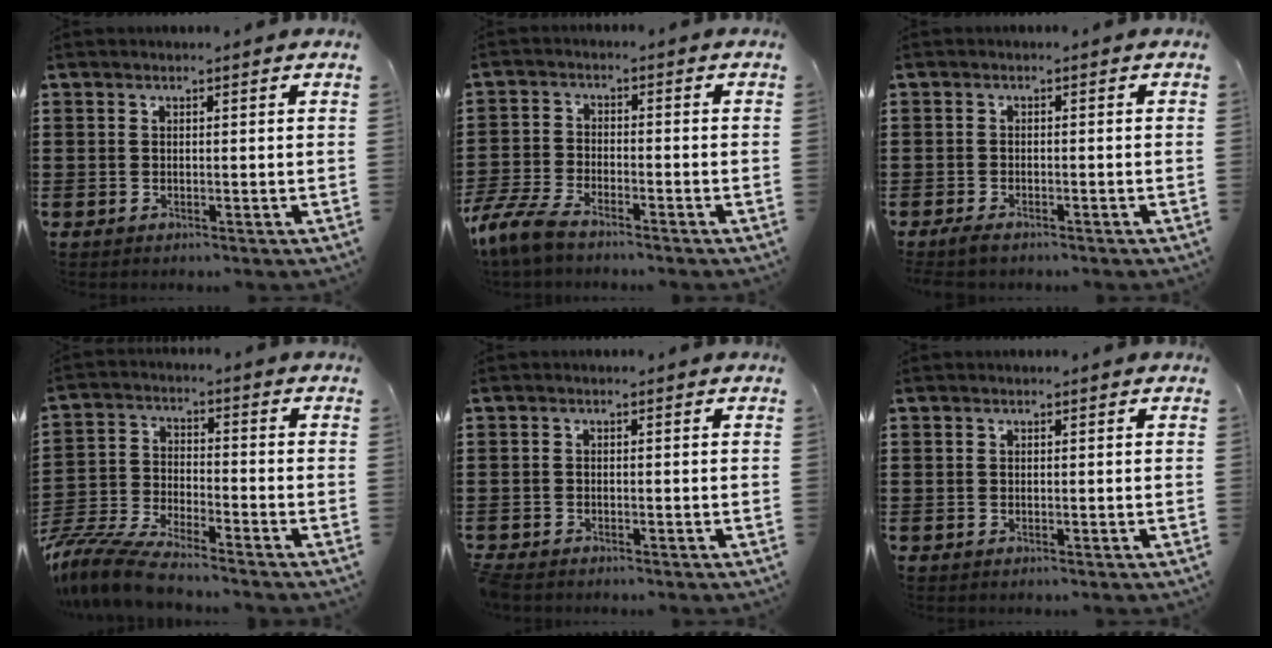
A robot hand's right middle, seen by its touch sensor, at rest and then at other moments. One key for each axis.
{"total": 5.9, "fx": -4.9, "fy": 1.2, "fz": 2.9, "tx": -0.095, "ty": -0.013, "tz": -0.105}
{"total": 1.2, "fx": -1.0, "fy": 0.2, "fz": 0.7, "tx": -0.023, "ty": -0.006, "tz": -0.021}
{"total": 7.8, "fx": -7.3, "fy": 0.7, "fz": 2.6, "tx": -0.073, "ty": -0.003, "tz": -0.150}
{"total": 1.1, "fx": -1.1, "fy": 0.1, "fz": 0.2, "tx": -0.014, "ty": -0.004, "tz": -0.024}
{"total": 0.0}